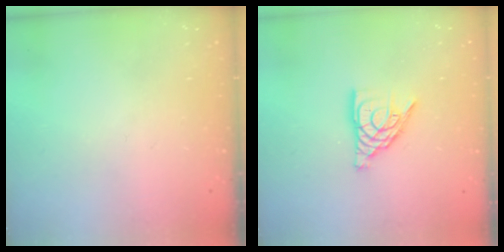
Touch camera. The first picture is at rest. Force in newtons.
{"total": 10.4, "press": 10.4, "slide": 1.2}